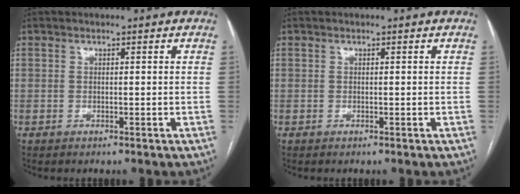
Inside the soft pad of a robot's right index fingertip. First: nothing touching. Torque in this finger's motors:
{"motor_torque": [0.00, 0.00, 0.00, 0.00]}